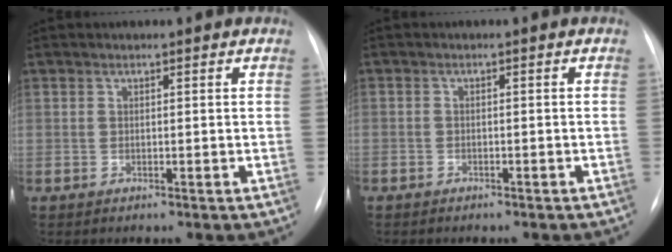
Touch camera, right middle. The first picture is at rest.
{"total": 1.8, "force": [-1.4, 1.0, 0.5], "torque": [-0.011, 0.003, -0.015]}